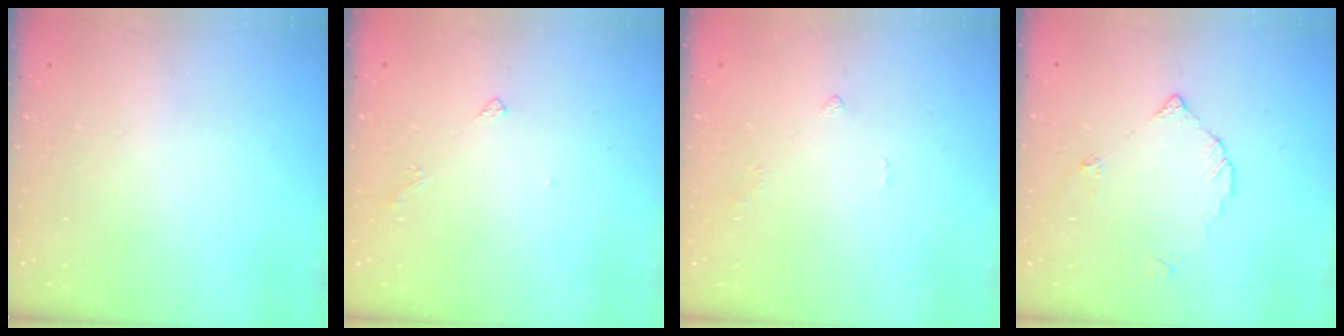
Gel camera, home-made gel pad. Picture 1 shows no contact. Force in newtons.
{"total": 3.7, "press": 3.7, "slide": 0.8}
{"total": 1.6, "press": 1.5, "slide": 0.6}
{"total": 3.3, "press": 3.3, "slide": 0.4}